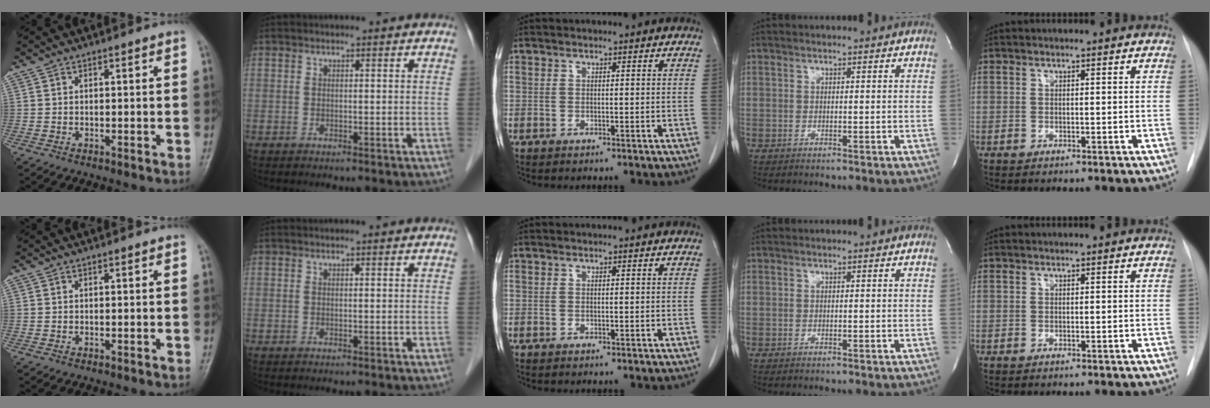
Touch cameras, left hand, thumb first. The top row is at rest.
{}